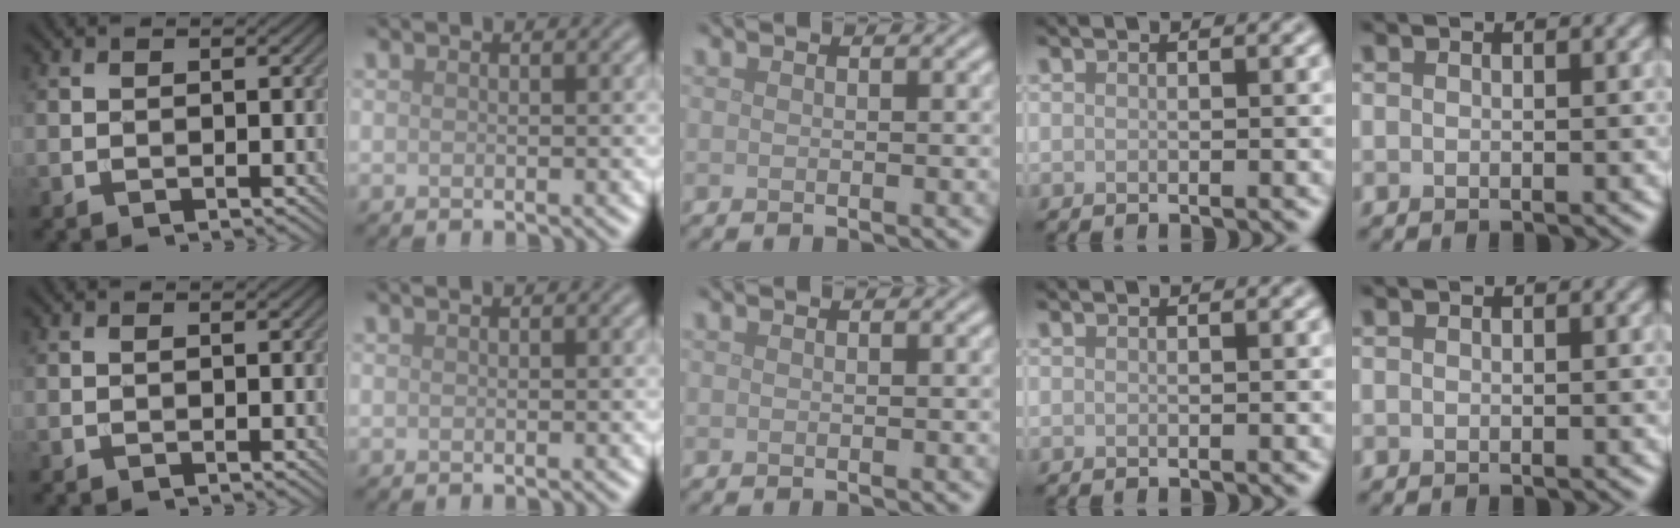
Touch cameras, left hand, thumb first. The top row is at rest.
{}